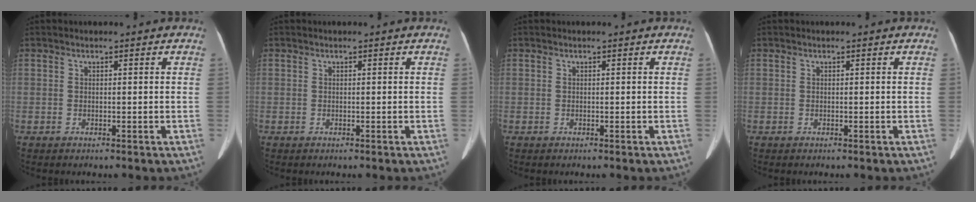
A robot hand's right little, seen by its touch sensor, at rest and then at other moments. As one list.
[{"total": 0.0}, {"total": 0.0}, {"total": 0.0}]